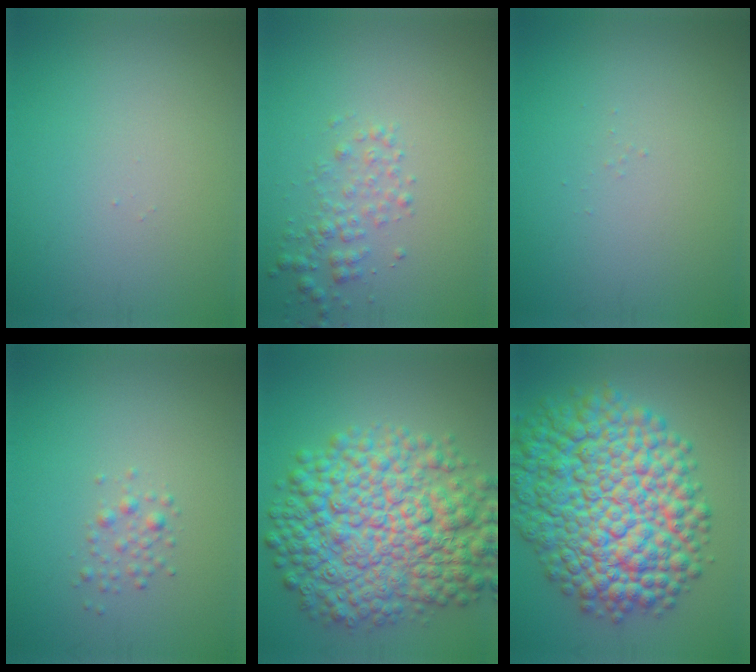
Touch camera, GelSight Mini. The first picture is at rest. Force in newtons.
{"total": 2.1, "press": 2.1, "slide": 0.1}
{"total": 0.0}
{"total": 1.2, "press": 1.2, "slide": 0.0}
{"total": 12.1, "press": 12.1, "slide": 0.2}
{"total": 14.2, "press": 14.2, "slide": 0.2}